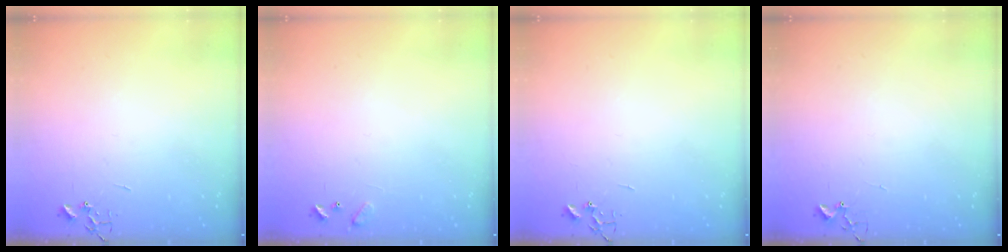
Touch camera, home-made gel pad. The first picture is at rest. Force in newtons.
{"total": 6.4, "press": 6.4, "slide": 0.5}
{"total": 0.0}
{"total": 5.1, "press": 5.1, "slide": 0.3}